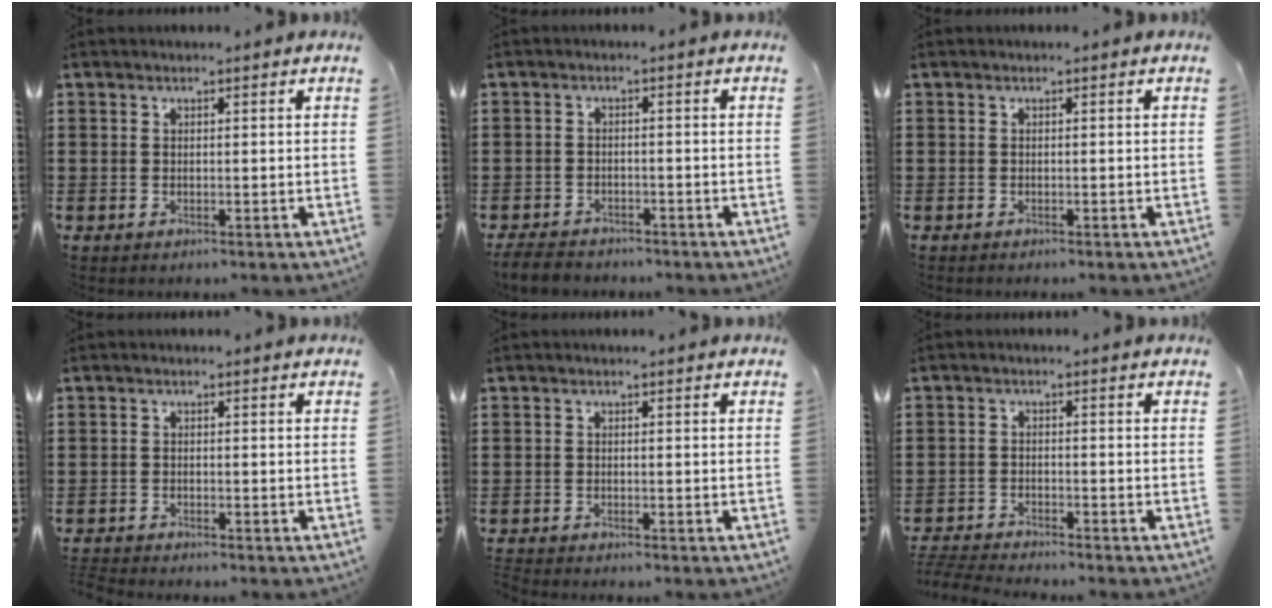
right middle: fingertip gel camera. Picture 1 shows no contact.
{"total": 3.3, "force": [-3.2, 0.9, 0.3], "torque": [-0.015, 0.001, -0.070]}
{"total": 0.0}
{"total": 1.6, "force": [-1.6, 0.0, 0.0], "torque": [-0.004, 0.001, -0.035]}
{"total": 1.0, "force": [-1.0, 0.1, 0.0], "torque": [-0.001, 0.003, -0.022]}
{"total": 3.7, "force": [-3.7, 0.2, 0.4], "torque": [-0.023, -0.005, -0.082]}